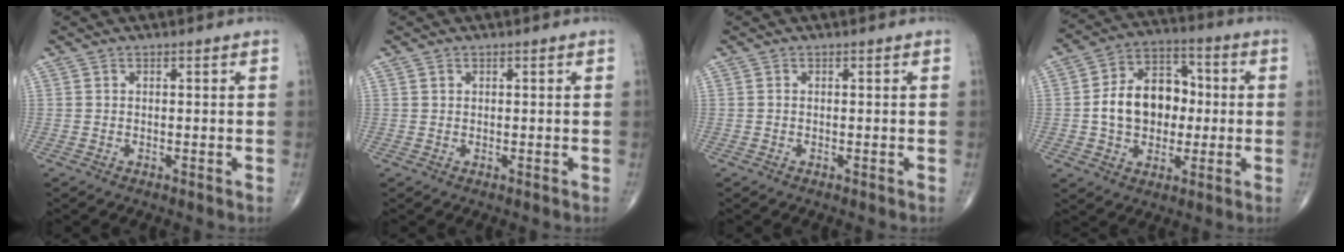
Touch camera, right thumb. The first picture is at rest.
{"total": 0.6, "force": [0.3, 0.5, 0.1], "torque": [0.003, -0.001, 0.005]}
{"total": 0.0}
{"total": 14.3, "force": [-0.3, 10.6, 9.6], "torque": [-0.123, 0.031, -0.008]}